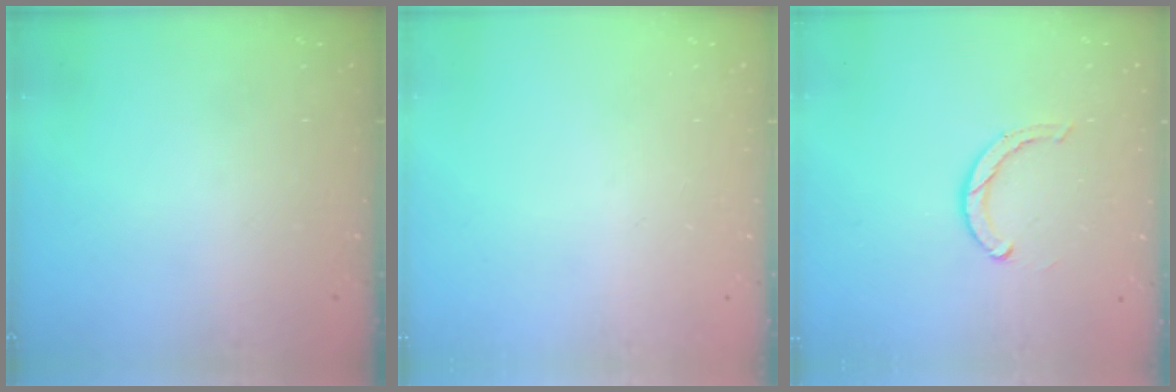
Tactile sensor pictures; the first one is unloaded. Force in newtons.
{"total": 0.0}
{"total": 4.1, "press": 4.1, "slide": 0.4}